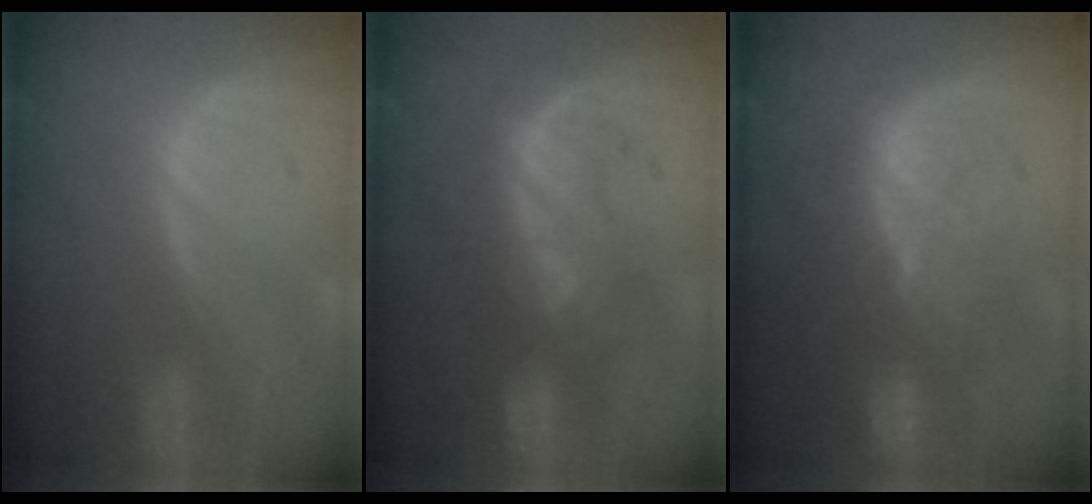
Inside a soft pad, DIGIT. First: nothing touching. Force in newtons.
{"total": 8.1, "press": 7.9, "slide": 1.7}
{"total": 10.4, "press": 9.6, "slide": 3.8}